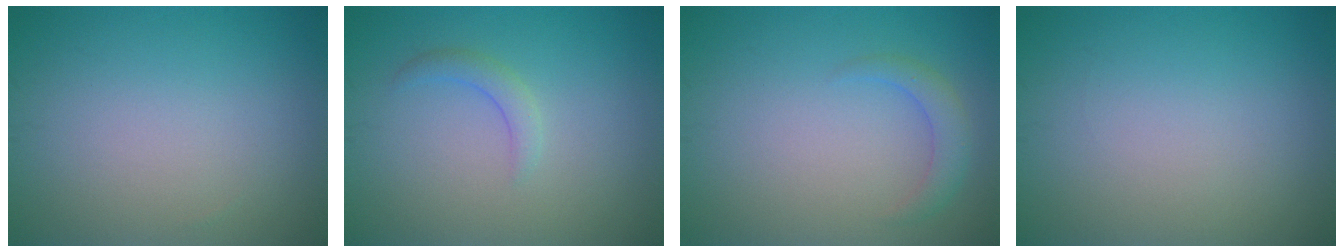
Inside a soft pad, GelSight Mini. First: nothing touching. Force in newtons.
{"total": 1.5, "press": 1.5, "slide": 0.2}
{"total": 1.9, "press": 1.9, "slide": 0.0}
{"total": 0.0}